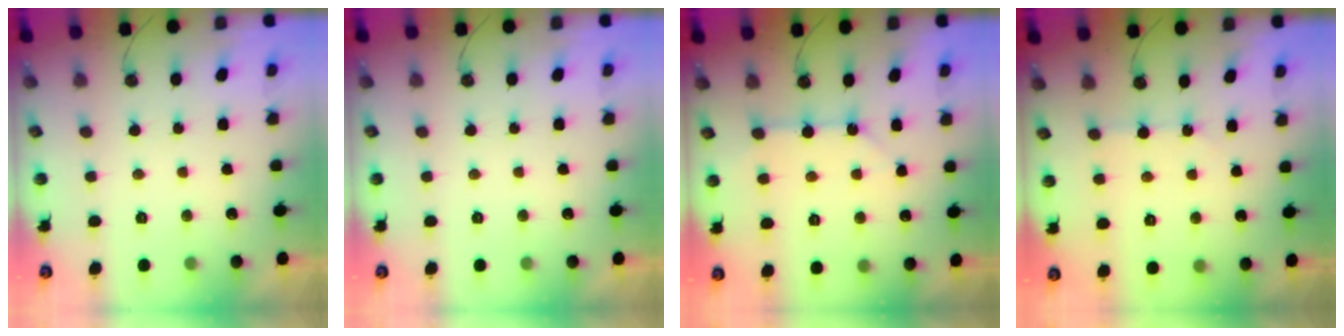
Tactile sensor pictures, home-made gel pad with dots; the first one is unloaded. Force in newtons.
{"total": 0.0}
{"total": 4.1, "press": 4.1, "slide": 0.4}
{"total": 2.6, "press": 2.5, "slide": 0.5}